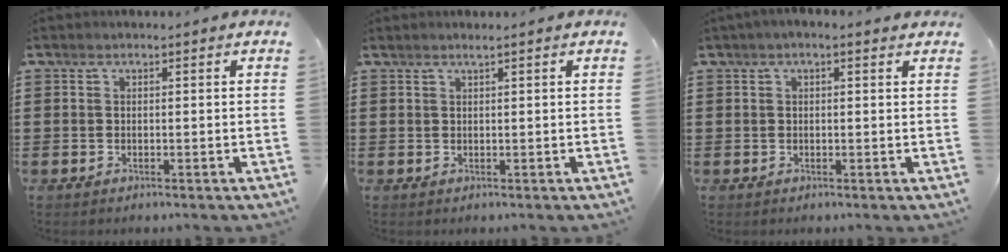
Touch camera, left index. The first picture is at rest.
{"total": 0.8, "force": [0.6, -0.1, 0.5], "torque": [-0.009, -0.001, 0.011]}
{"total": 1.1, "force": [0.3, 0.3, 1.0], "torque": [-0.020, 0.003, 0.005]}